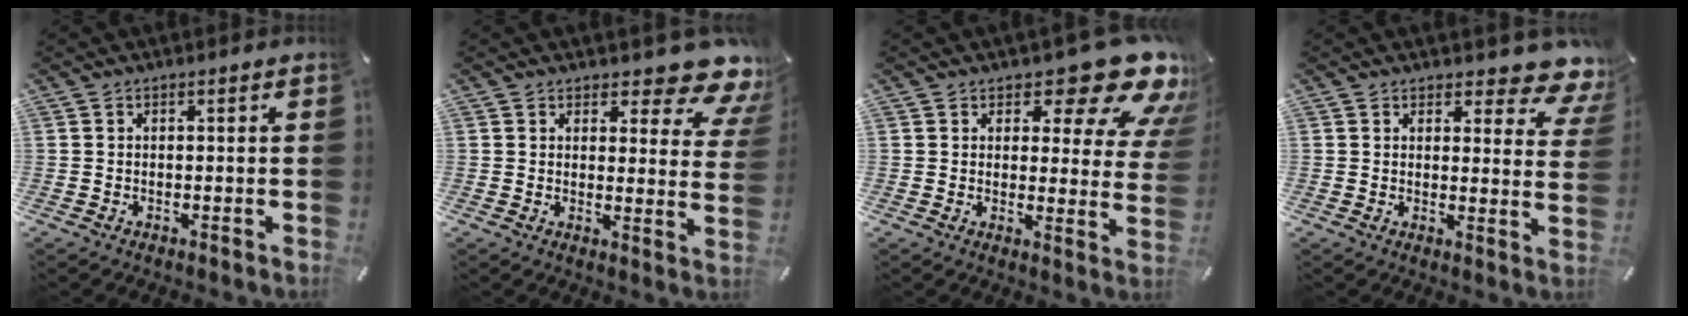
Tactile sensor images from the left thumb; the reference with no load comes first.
{"total": 9.5, "force": [7.5, 3.7, 4.6], "torque": [-0.041, -0.071, 0.125]}
{"total": 15.4, "force": [9.4, 6.5, 10.2], "torque": [-0.122, -0.073, 0.153]}
{"total": 7.2, "force": [5.8, 3.2, 2.8], "torque": [-0.020, -0.052, 0.097]}